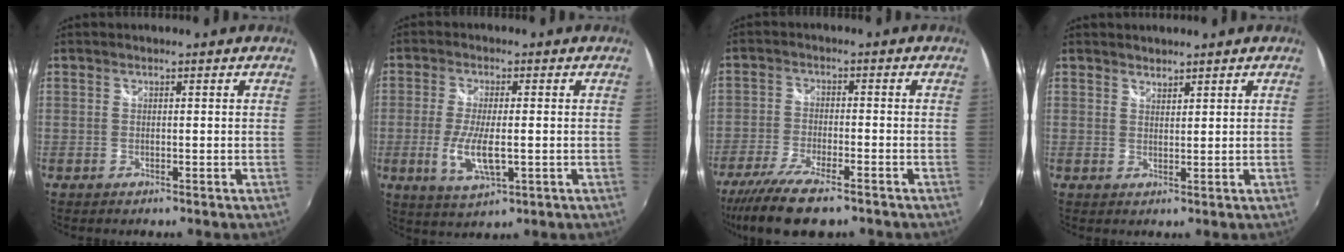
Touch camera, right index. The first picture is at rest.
{"total": 8.2, "force": [-1.9, 2.4, 7.6], "torque": [-0.154, -0.016, -0.034]}
{"total": 11.4, "force": [-8.5, 2.8, 7.0], "torque": [-0.170, -0.038, -0.160]}
{"total": 1.6, "force": [1.5, 0.5, 0.2], "torque": [0.001, 0.001, 0.026]}